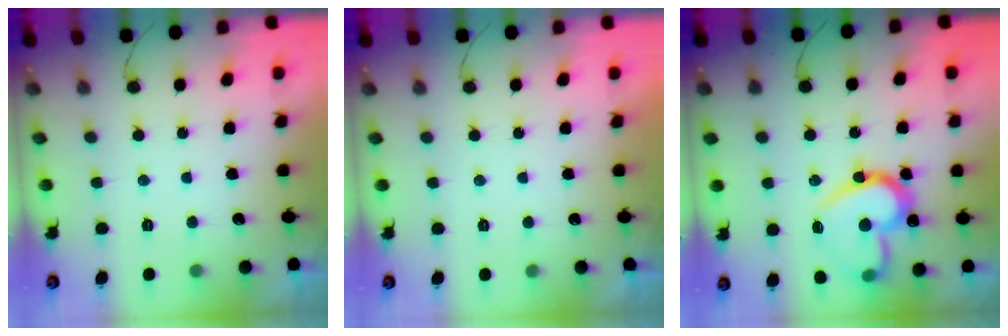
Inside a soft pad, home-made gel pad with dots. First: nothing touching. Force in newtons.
{"total": 1.7, "press": 1.7, "slide": 0.0}
{"total": 18.2, "press": 18.0, "slide": 2.5}